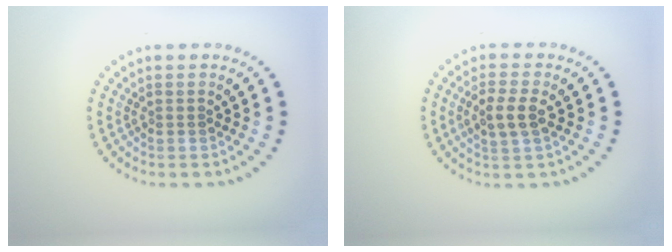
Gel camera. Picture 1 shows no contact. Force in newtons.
{"total": 2.7, "press": 2.6, "slide": 0.7}